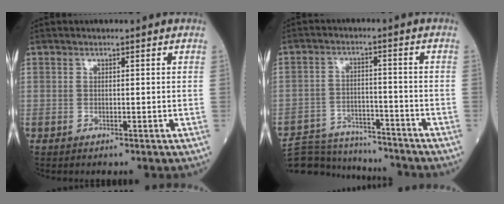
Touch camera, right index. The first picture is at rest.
{"total": 13.4, "force": [-12.8, 3.3, 2.3], "torque": [-0.044, 0.016, -0.193]}